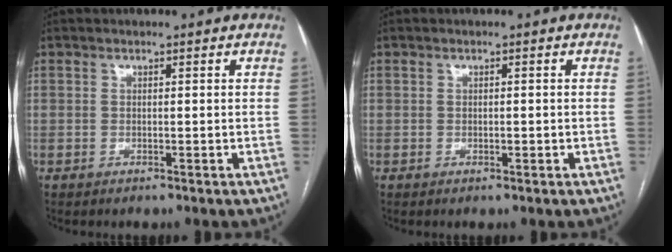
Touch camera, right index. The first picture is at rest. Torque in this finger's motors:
{"motor_torque": [0.02, 0.24, -0.03, -0.01]}